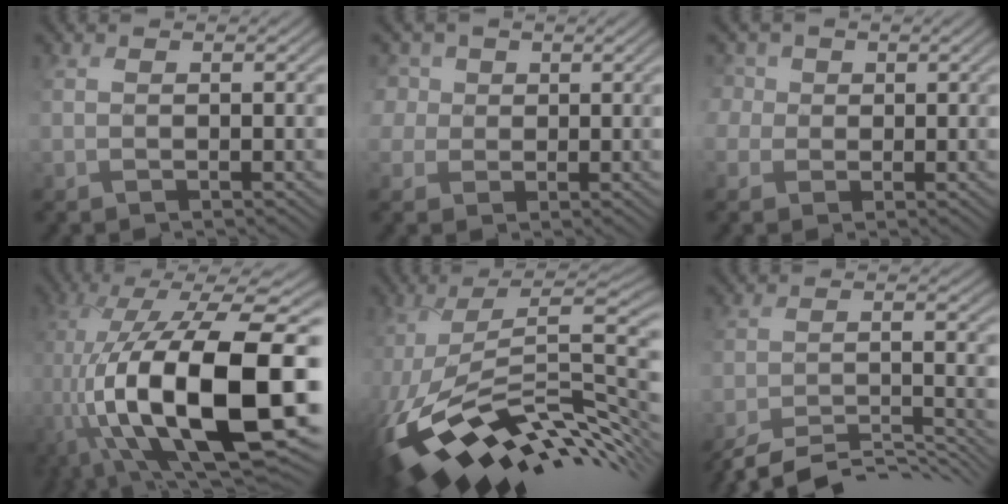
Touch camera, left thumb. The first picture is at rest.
{"total": 4.3, "force": [1.3, 4.1, 0.6], "torque": [-0.047, 0.017, 0.001]}
{"total": 3.5, "force": [-0.1, 3.4, 0.4], "torque": [-0.028, 0.008, -0.011]}
{"total": 19.4, "force": [-3.8, 7.9, 17.3], "torque": [-0.329, -0.013, -0.049]}
{"total": 14.8, "force": [-5.3, 6.3, 12.3], "torque": [-0.252, -0.007, -0.086]}
{"total": 8.9, "force": [-8.2, 1.6, 2.9], "torque": [-0.052, -0.003, -0.123]}